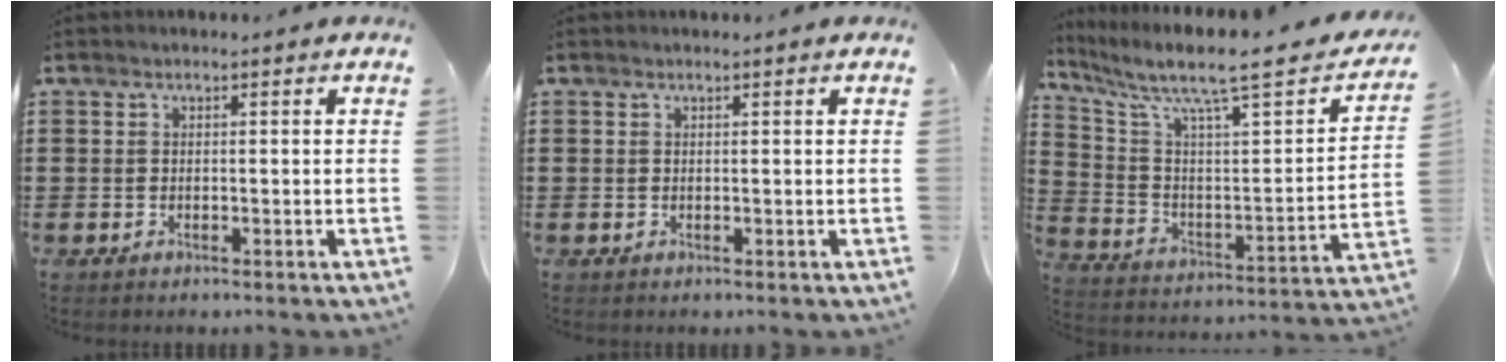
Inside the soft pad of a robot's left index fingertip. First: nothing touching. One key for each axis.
{"total": 0.0}
{"total": 8.1, "fx": 6.5, "fy": 0.8, "fz": 4.8, "tx": -0.118, "ty": -0.056, "tz": 0.095}